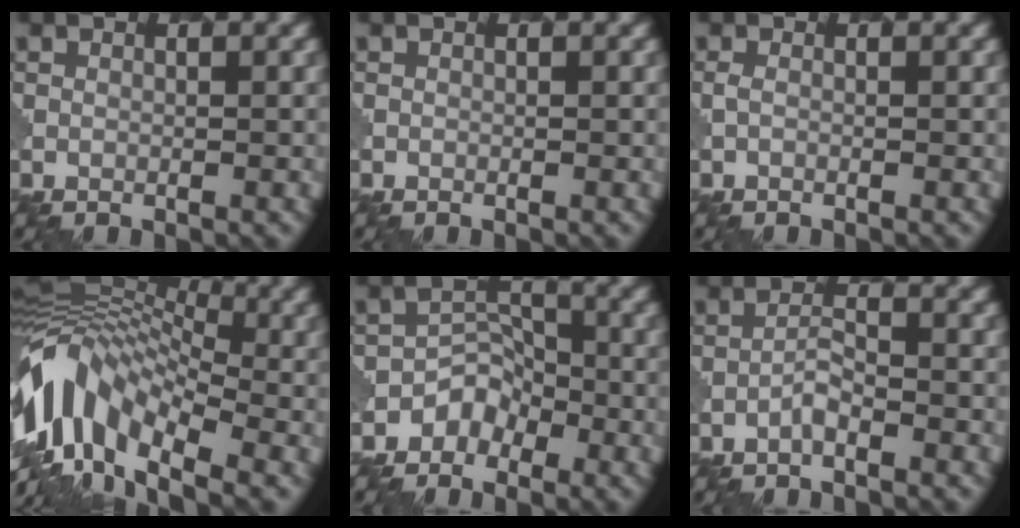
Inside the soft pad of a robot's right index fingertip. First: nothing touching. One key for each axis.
{"total": 0.0}
{"total": 0.5, "fx": -0.3, "fy": 0.1, "fz": 0.4, "tx": -0.011, "ty": -0.003, "tz": -0.010}
{"total": 11.8, "fx": -1.9, "fy": 6.9, "fz": 9.3, "tx": -0.184, "ty": 0.023, "tz": -0.046}
{"total": 2.6, "fx": -1.7, "fy": 1.8, "fz": 0.8, "tx": -0.004, "ty": 0.008, "tz": -0.035}
{"total": 1.1, "fx": -0.8, "fy": 0.1, "fz": 0.8, "tx": -0.015, "ty": 0.007, "tz": -0.020}